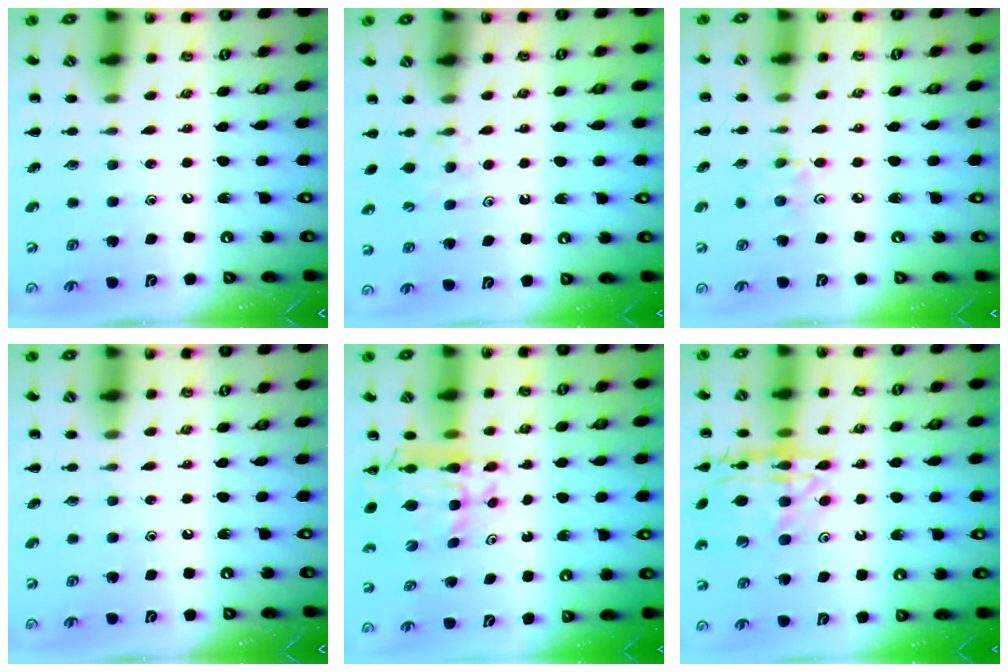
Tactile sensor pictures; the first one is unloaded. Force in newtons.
{"total": 4.5, "press": 4.3, "slide": 1.4}
{"total": 2.8, "press": 2.6, "slide": 0.9}
{"total": 0.0}
{"total": 9.2, "press": 8.6, "slide": 3.2}
{"total": 18.9, "press": 18.8, "slide": 1.7}